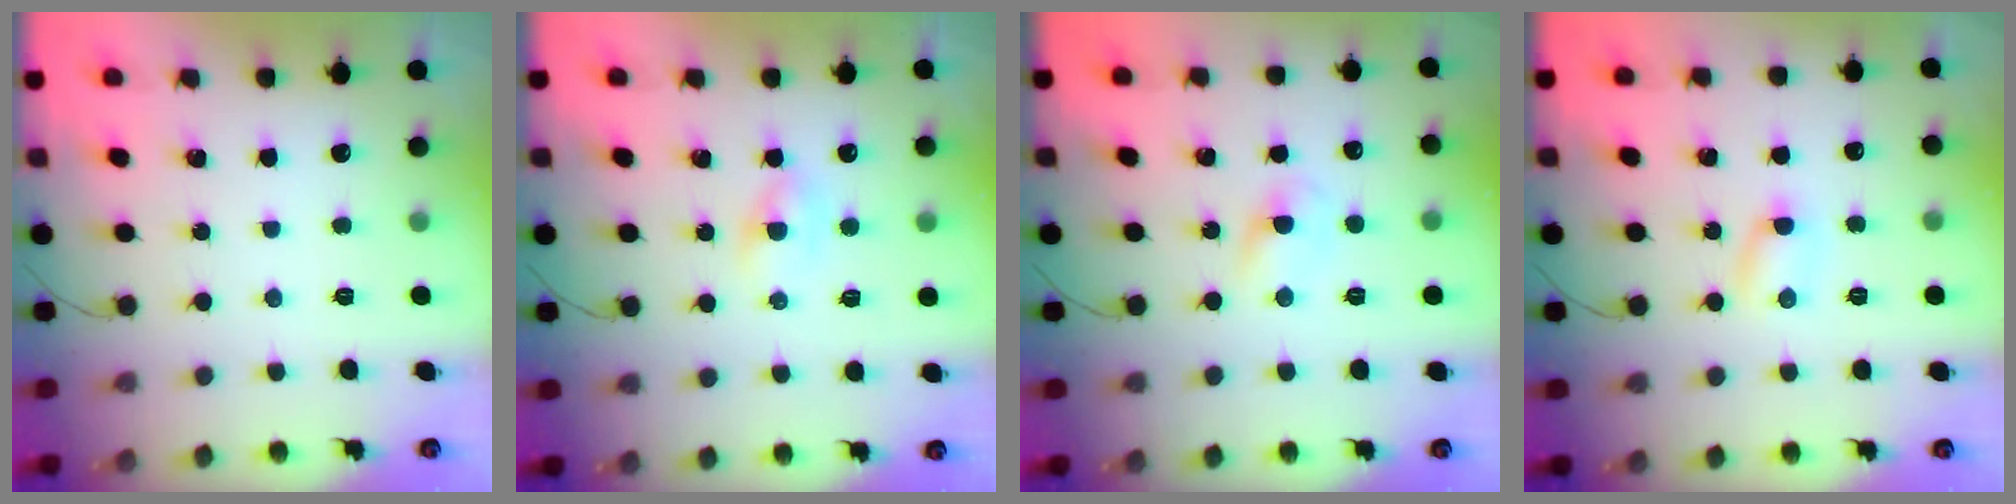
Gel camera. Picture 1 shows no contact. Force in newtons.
{"total": 2.7, "press": 2.5, "slide": 0.9}
{"total": 2.4, "press": 2.2, "slide": 1.0}
{"total": 2.6, "press": 2.5, "slide": 0.9}